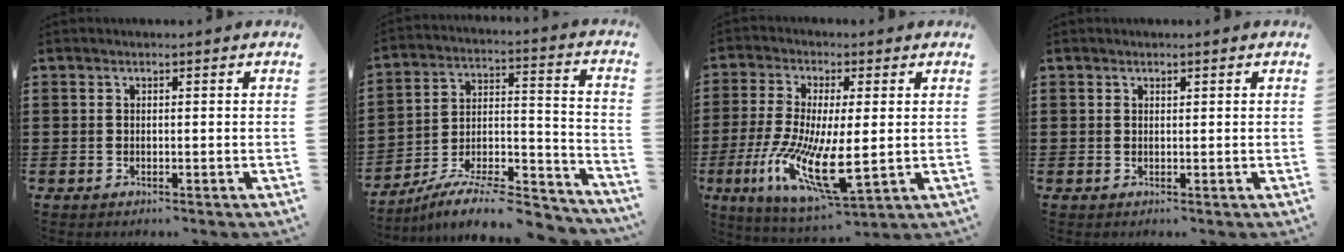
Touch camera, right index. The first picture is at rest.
{"total": 9.9, "force": [-8.8, 2.0, 4.2], "torque": [-0.059, 0.023, -0.169]}
{"total": 12.3, "force": [-2.5, 4.3, 11.2], "torque": [-0.233, -0.008, -0.038]}
{"total": 0.5, "force": [0.4, 0.3, 0.1], "torque": [-0.003, 0.001, 0.008]}